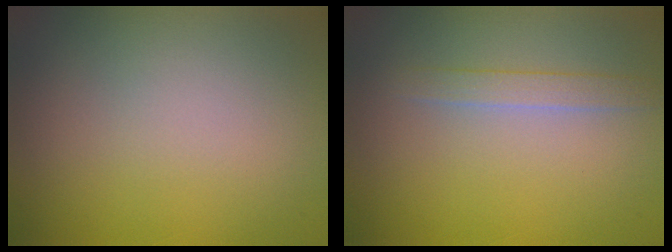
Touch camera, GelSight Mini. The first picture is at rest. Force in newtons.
{"total": 1.4, "press": 1.4, "slide": 0.1}